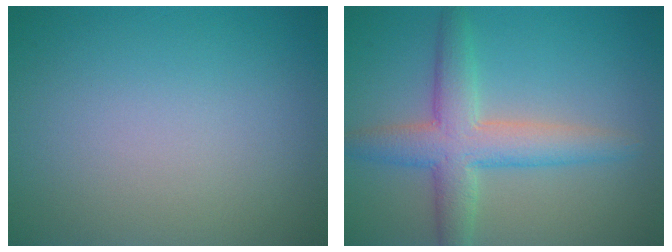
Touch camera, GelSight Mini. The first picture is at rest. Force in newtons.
{"total": 4.4, "press": 4.4, "slide": 0.3}